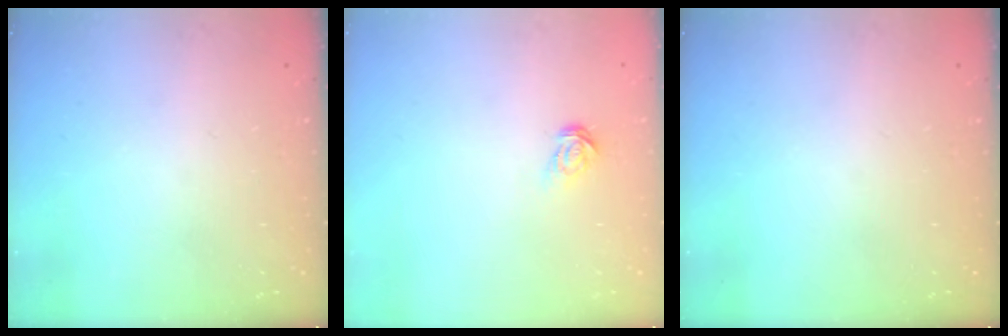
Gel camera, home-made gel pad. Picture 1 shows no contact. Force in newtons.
{"total": 3.6, "press": 3.6, "slide": 0.2}
{"total": 0.0}